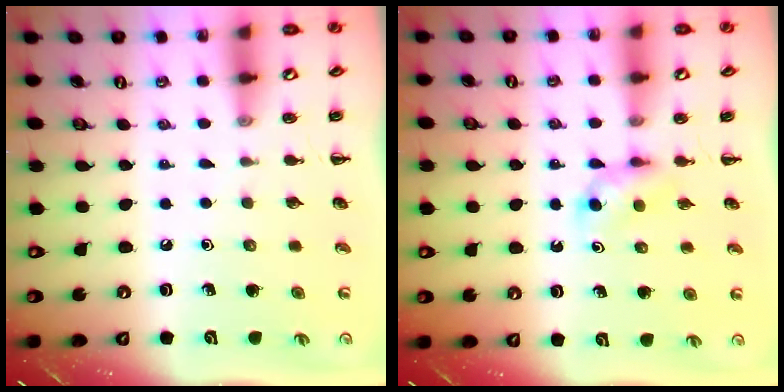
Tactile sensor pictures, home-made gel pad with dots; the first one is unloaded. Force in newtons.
{"total": 3.5, "press": 3.2, "slide": 1.4}